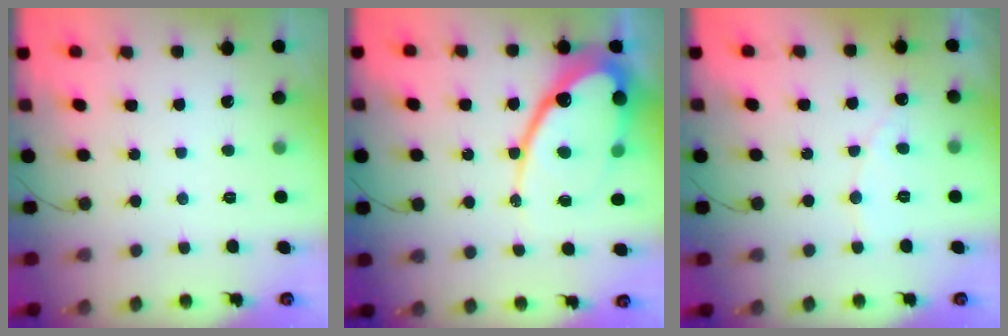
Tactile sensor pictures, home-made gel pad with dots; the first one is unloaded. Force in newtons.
{"total": 19.9, "press": 19.8, "slide": 1.7}
{"total": 5.0, "press": 4.9, "slide": 0.3}